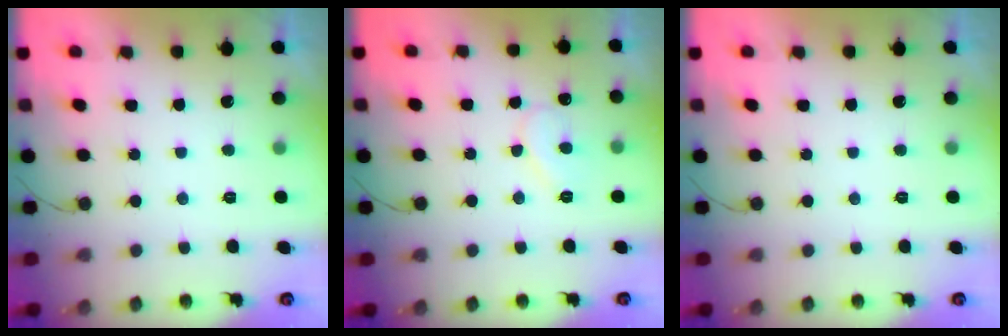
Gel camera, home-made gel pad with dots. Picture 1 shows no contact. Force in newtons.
{"total": 7.7, "press": 7.7, "slide": 0.3}
{"total": 0.0}